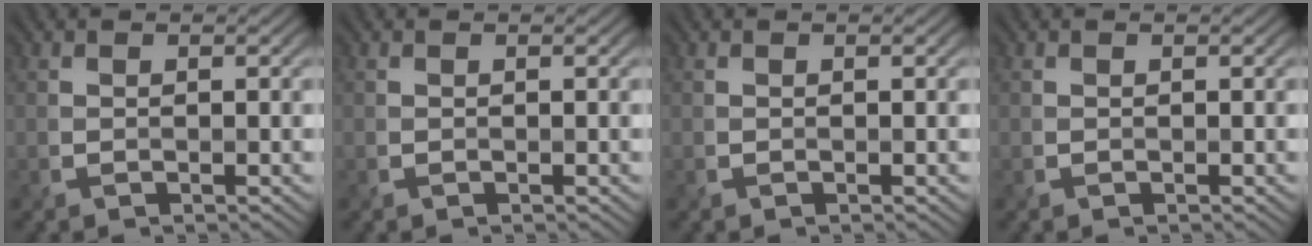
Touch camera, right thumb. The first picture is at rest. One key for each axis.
{"total": 0.0}
{"total": 0.0}
{"total": 0.0}